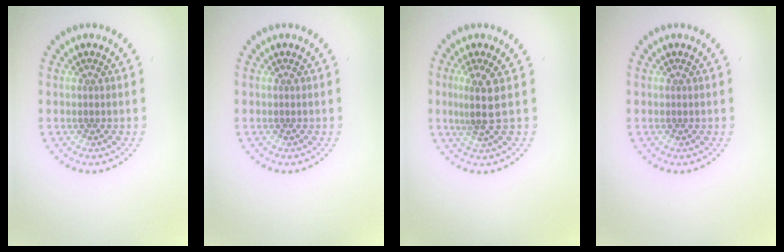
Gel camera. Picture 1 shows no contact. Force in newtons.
{"total": 0.0}
{"total": 2.9, "press": 2.1, "slide": 2.0}
{"total": 0.0}